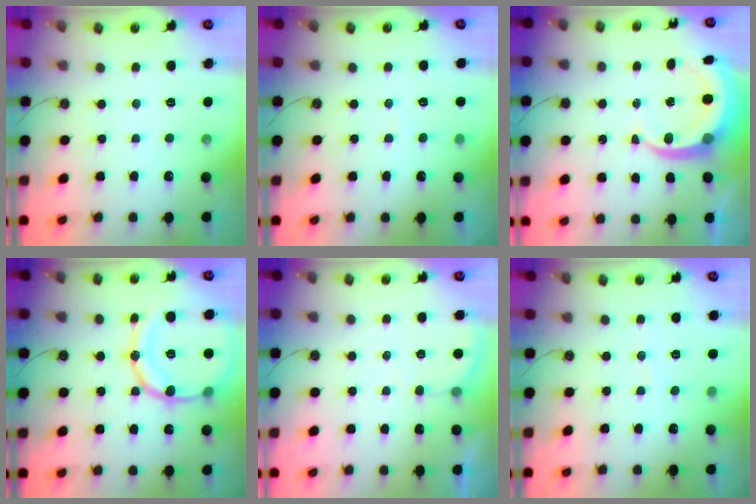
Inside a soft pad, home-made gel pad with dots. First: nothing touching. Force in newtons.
{"total": 3.5, "press": 3.1, "slide": 1.7}
{"total": 8.6, "press": 8.4, "slide": 1.5}
{"total": 19.0, "press": 18.7, "slide": 3.2}
{"total": 2.6, "press": 2.6, "slide": 0.2}
{"total": 2.5, "press": 2.5, "slide": 0.2}